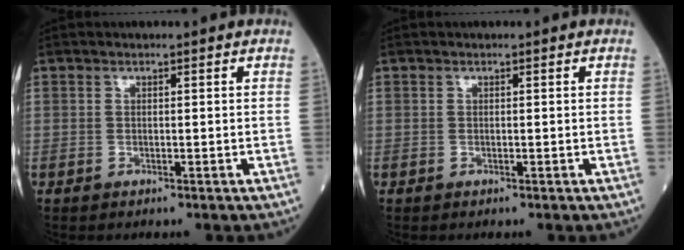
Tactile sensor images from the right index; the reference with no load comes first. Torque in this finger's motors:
{"motor_torque": [0.07, 0.04, 0.01, -0.01]}